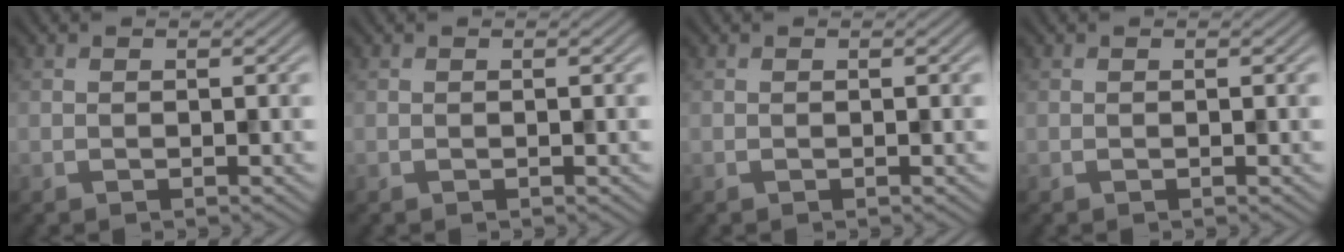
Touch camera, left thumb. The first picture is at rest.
{"total": 0.0}
{"total": 0.0}
{"total": 0.0}